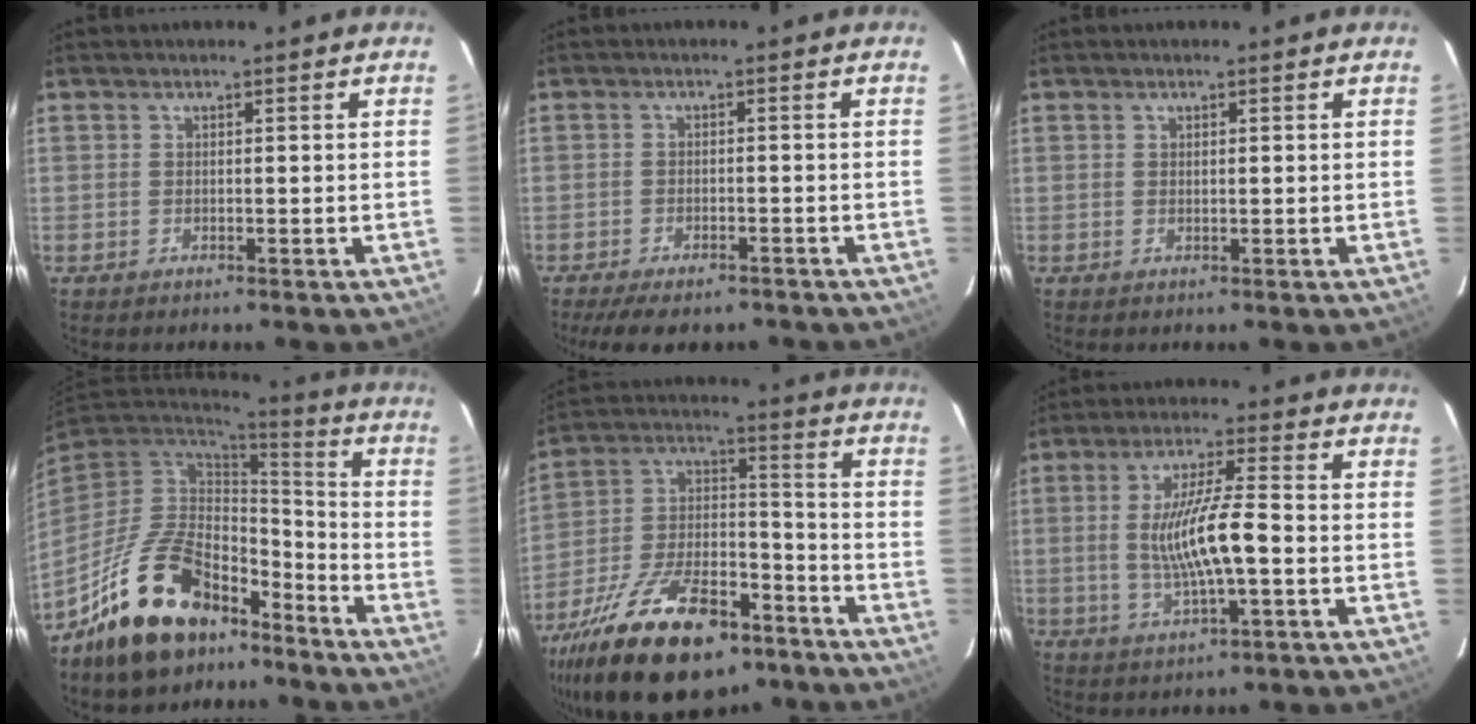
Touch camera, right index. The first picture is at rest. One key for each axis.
{"total": 9.5, "fx": -7.6, "fy": 3.2, "fz": 4.7, "tx": -0.106, "ty": -0.021, "tz": -0.112}
{"total": 0.5, "fx": 0.2, "fy": 0.3, "fz": 0.4, "tx": -0.007, "ty": 0.003, "tz": 0.005}
{"total": 19.5, "fx": -13.0, "fy": 10.4, "fz": 10.3, "tx": -0.219, "ty": 0.012, "tz": -0.197}
{"total": 26.1, "fx": -16.5, "fy": 11.8, "fz": 16.4, "tx": -0.314, "ty": -0.007, "tz": -0.262}
{"total": 10.8, "fx": -1.3, "fy": 1.6, "fz": 10.6, "tx": -0.198, "ty": -0.005, "tz": -0.020}